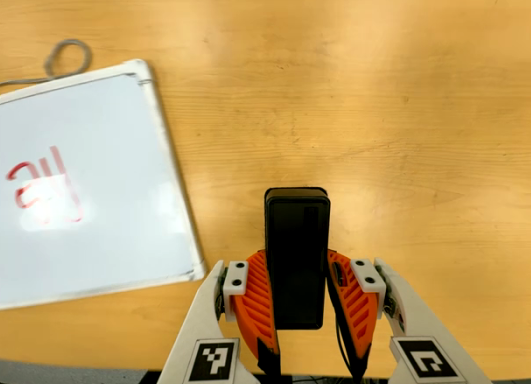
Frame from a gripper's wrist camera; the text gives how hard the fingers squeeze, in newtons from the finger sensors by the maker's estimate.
{"total": 5.3, "left": 3.8, "right": 6.7}